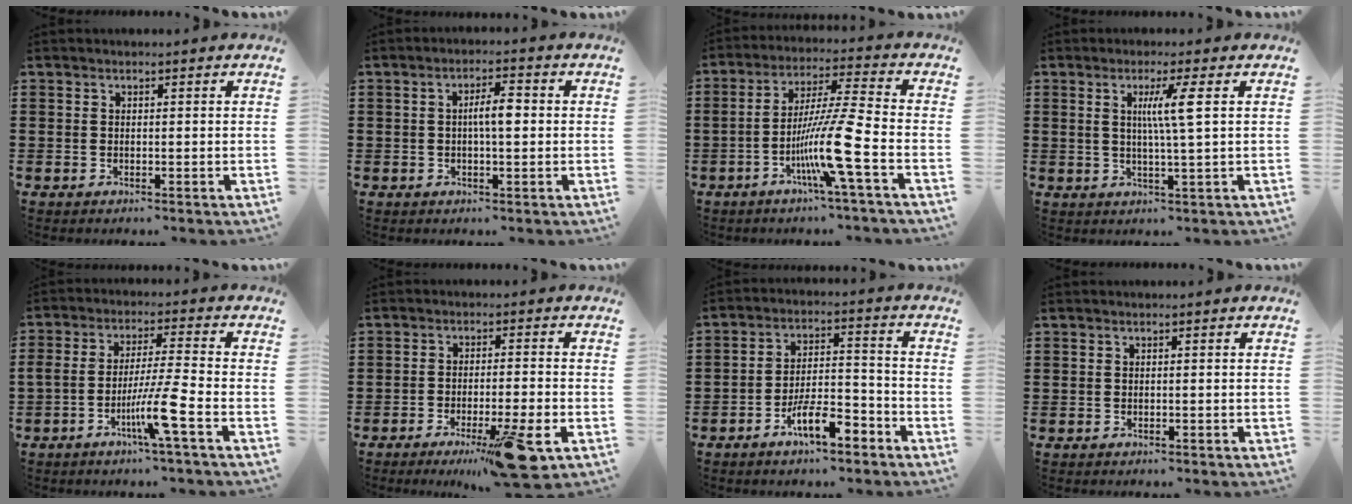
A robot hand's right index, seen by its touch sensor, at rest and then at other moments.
{"total": 4.2, "force": [0.1, 1.0, 4.1], "torque": [-0.075, 0.002, -0.001]}
{"total": 11.5, "force": [-4.6, -0.5, 10.5], "torque": [-0.211, -0.015, -0.094]}
{"total": 5.2, "force": [1.2, -0.6, 5.1], "torque": [-0.099, -0.004, 0.013]}
{"total": 8.7, "force": [-4.4, -0.4, 7.5], "torque": [-0.143, -0.011, -0.085]}
{"total": 9.9, "force": [-5.8, 0.3, 8.1], "torque": [-0.135, -0.012, -0.101]}
{"total": 8.2, "force": [-5.4, 2.3, 5.7], "torque": [-0.101, 0.010, -0.095]}
{"total": 0.6, "force": [-0.5, 0.1, 0.2], "torque": [-0.005, -0.003, -0.010]}